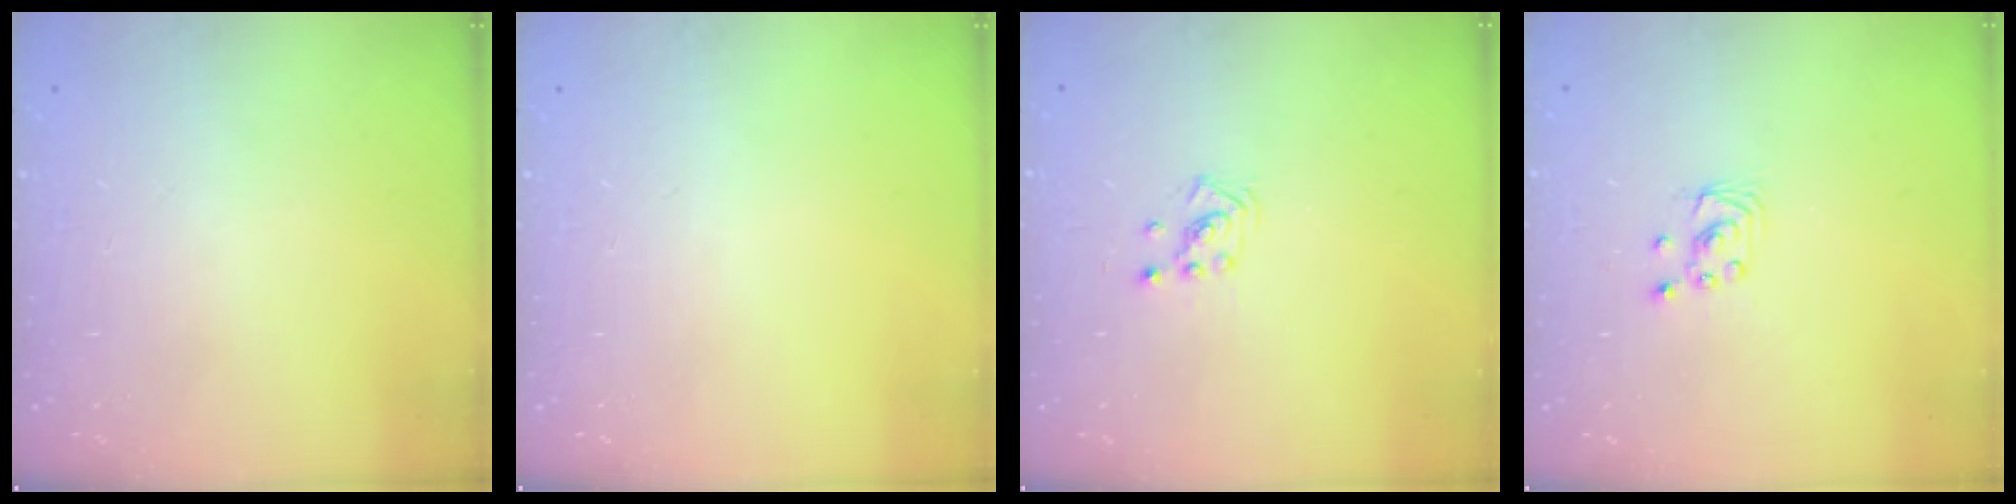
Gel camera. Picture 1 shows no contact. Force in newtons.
{"total": 0.0}
{"total": 1.4, "press": 1.4, "slide": 0.1}
{"total": 2.2, "press": 2.2, "slide": 0.2}